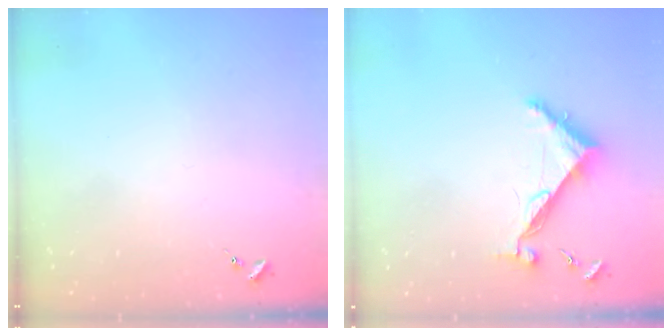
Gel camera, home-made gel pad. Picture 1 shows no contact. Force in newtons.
{"total": 7.3, "press": 7.3, "slide": 0.6}